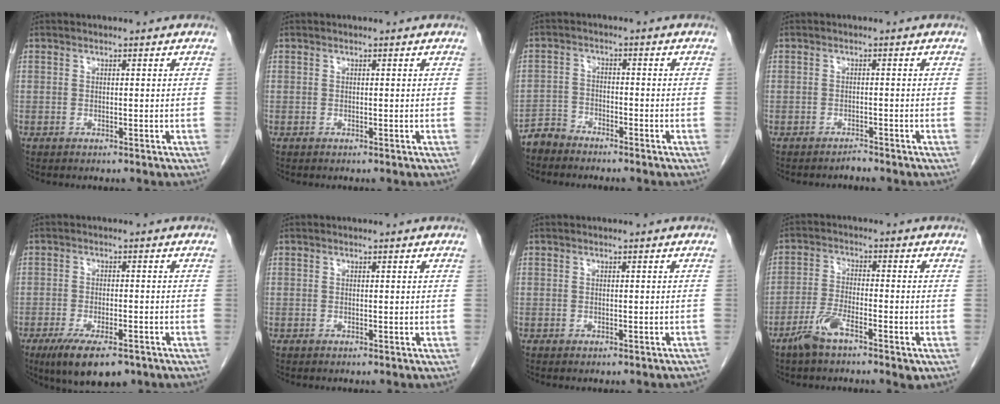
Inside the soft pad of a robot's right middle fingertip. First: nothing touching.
{"total": 0.0}
{"total": 3.2, "force": [-3.1, 0.9, -0.2], "torque": [0.004, -0.004, -0.063]}
{"total": 1.0, "force": [-1.0, 0.0, -0.1], "torque": [0.002, -0.004, -0.015]}
{"total": 9.3, "force": [-6.2, 2.9, 6.3], "torque": [-0.103, -0.016, -0.097]}
{"total": 0.0}
{"total": 1.4, "force": [-1.2, 0.3, 0.7], "torque": [-0.010, -0.001, -0.014]}
{"total": 5.7, "force": [-3.5, 1.8, 4.1], "torque": [-0.085, -0.005, -0.062]}